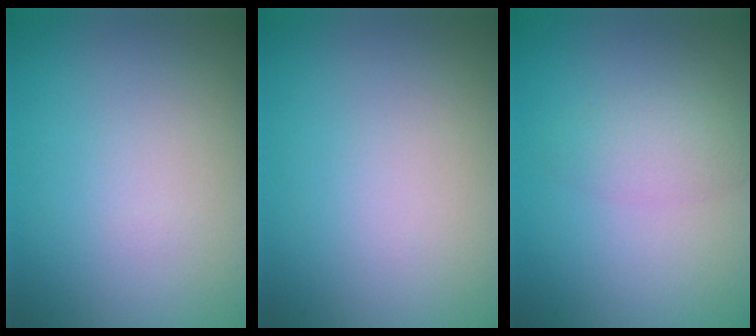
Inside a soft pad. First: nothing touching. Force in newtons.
{"total": 0.0}
{"total": 2.3, "press": 2.3, "slide": 0.0}